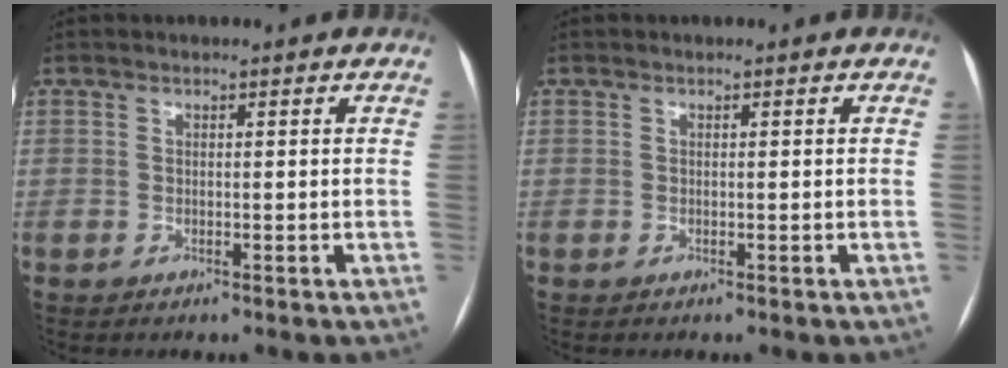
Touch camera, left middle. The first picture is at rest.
{"total": 0.0}